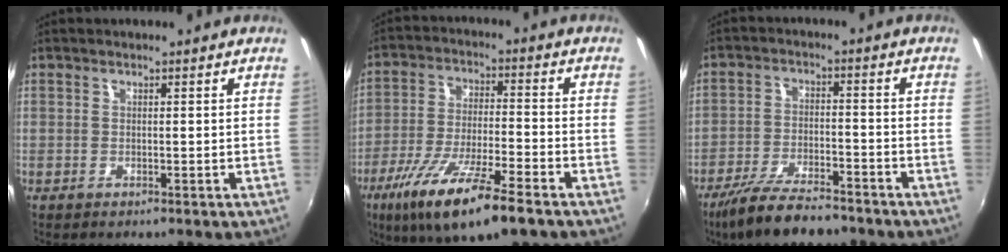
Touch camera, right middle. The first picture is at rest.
{"total": 16.3, "force": [-10.0, 2.9, 12.5], "torque": [-0.245, -0.043, -0.180]}
{"total": 12.4, "force": [-10.1, 3.1, 6.5], "torque": [-0.145, -0.023, -0.174]}